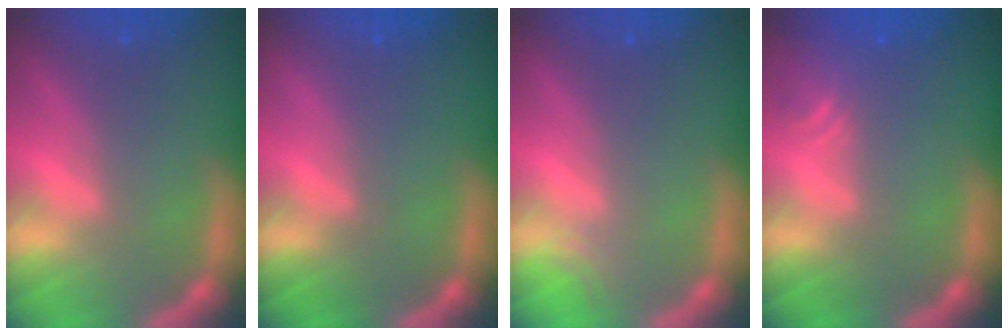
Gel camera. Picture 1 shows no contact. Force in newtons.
{"total": 0.0}
{"total": 0.9}
{"total": 2.4}